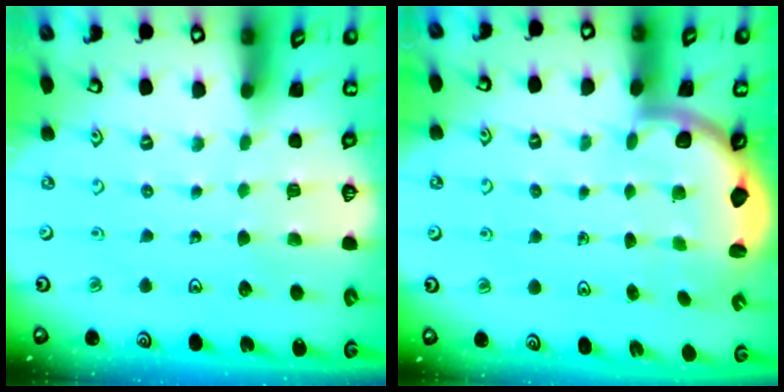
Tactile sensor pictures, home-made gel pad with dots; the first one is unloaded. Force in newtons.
{"total": 2.6, "press": 2.5, "slide": 0.7}